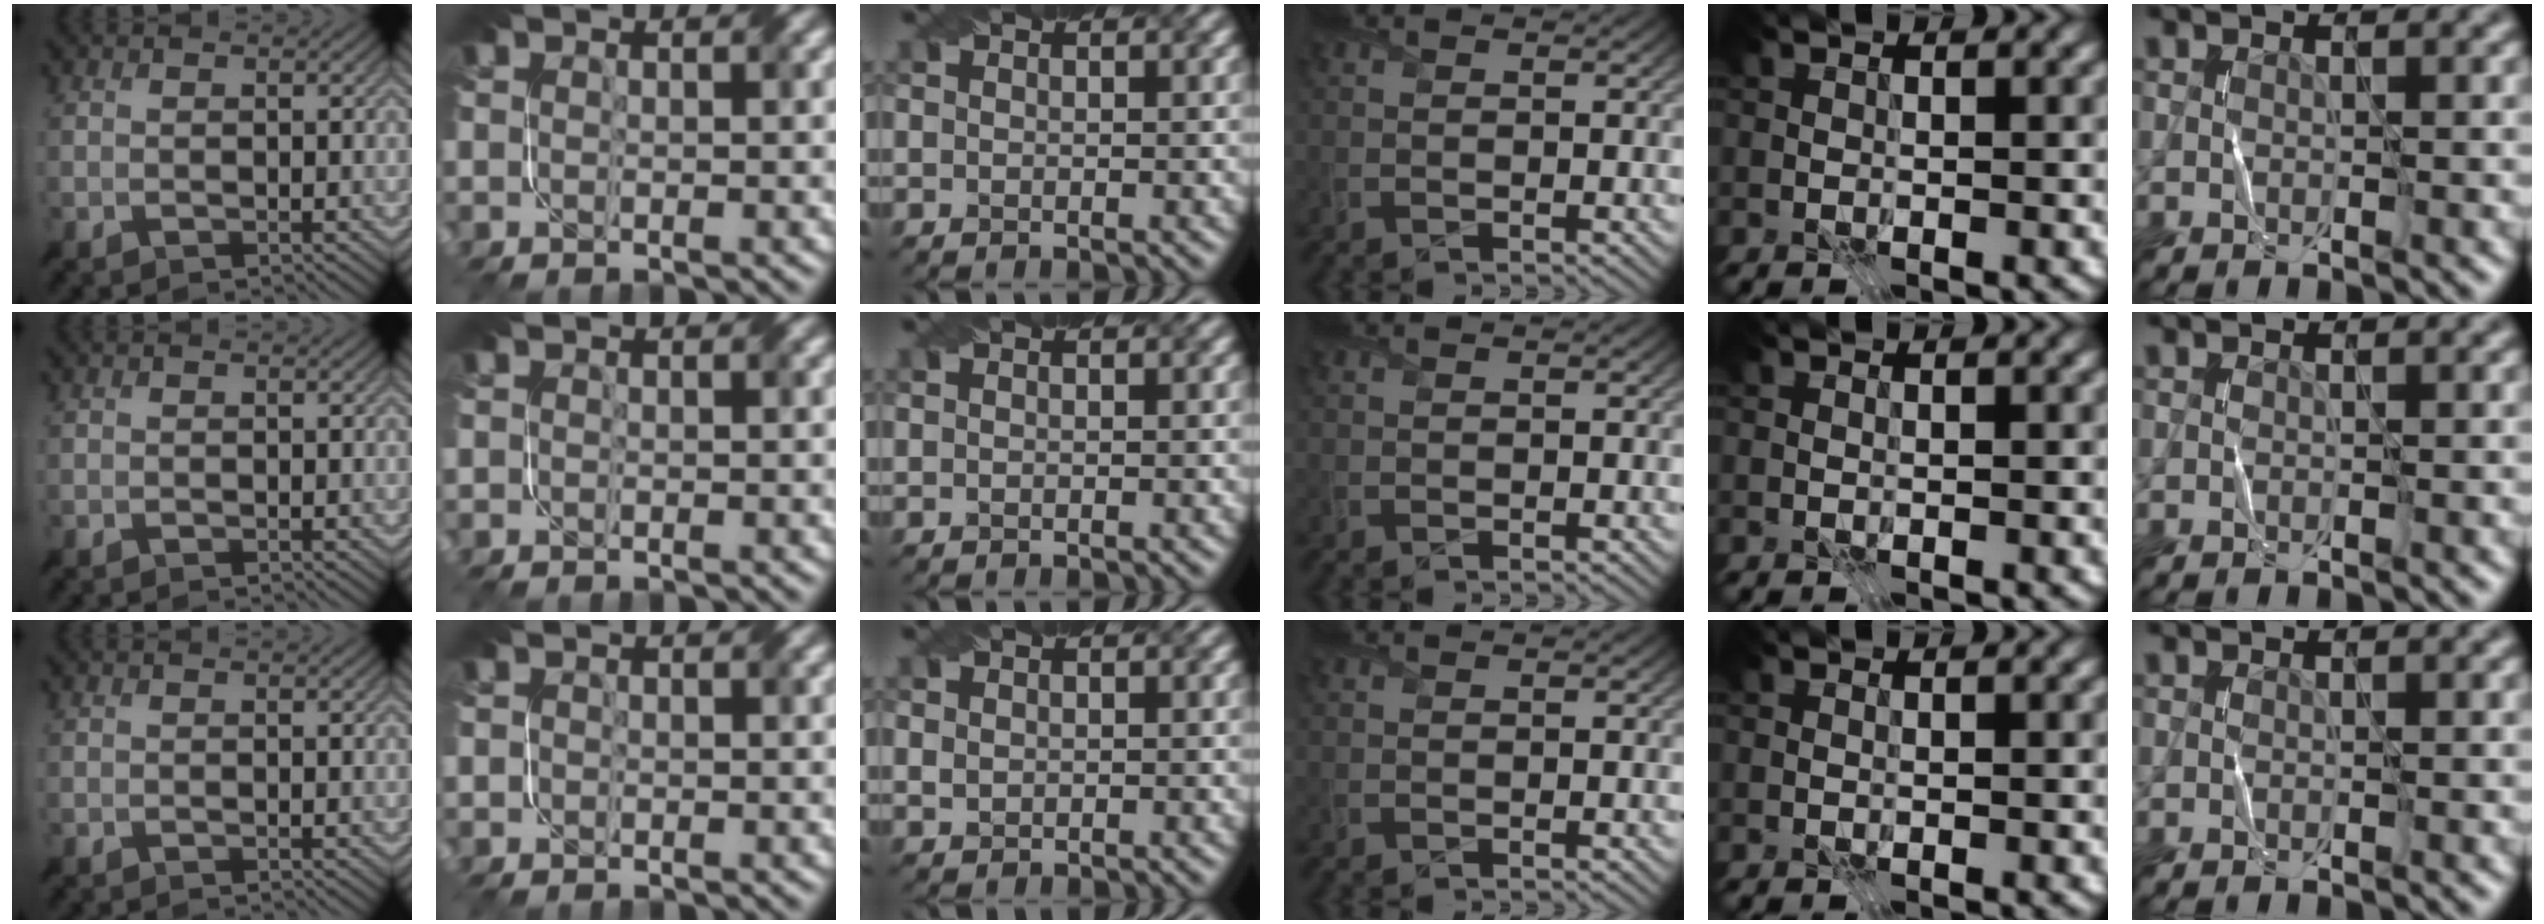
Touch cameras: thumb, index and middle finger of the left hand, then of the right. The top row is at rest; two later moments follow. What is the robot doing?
{"motion": "fold", "object": "file"}